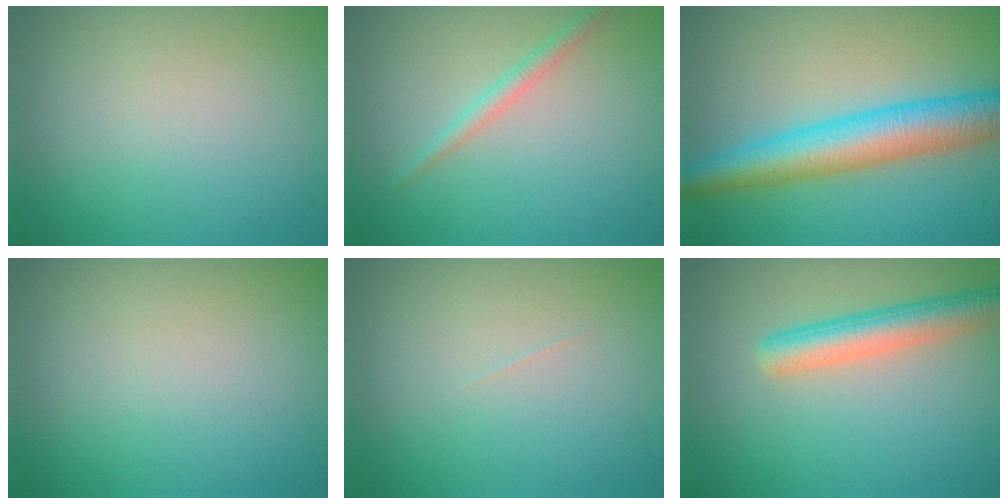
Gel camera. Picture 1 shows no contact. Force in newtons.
{"total": 1.5, "press": 1.5, "slide": 0.0}
{"total": 7.1, "press": 7.1, "slide": 0.0}
{"total": 0.0}
{"total": 0.0}
{"total": 4.0, "press": 4.0, "slide": 0.2}